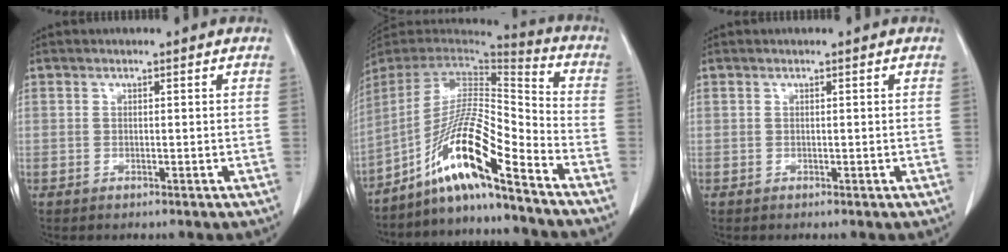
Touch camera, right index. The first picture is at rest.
{"total": 14.7, "force": [-10.1, -0.2, 10.6], "torque": [-0.191, 0.006, -0.186]}
{"total": 0.0}